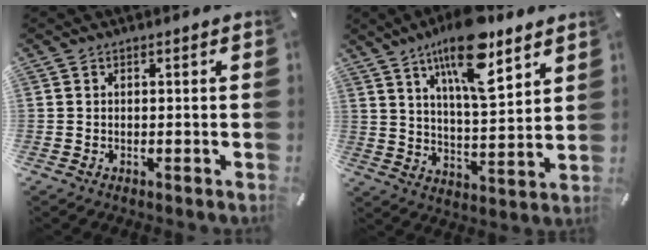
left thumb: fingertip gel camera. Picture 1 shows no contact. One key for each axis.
{"total": 16.4, "fx": 10.7, "fy": 5.4, "fz": 11.2, "tx": -0.194, "ty": -0.046, "tz": 0.178}